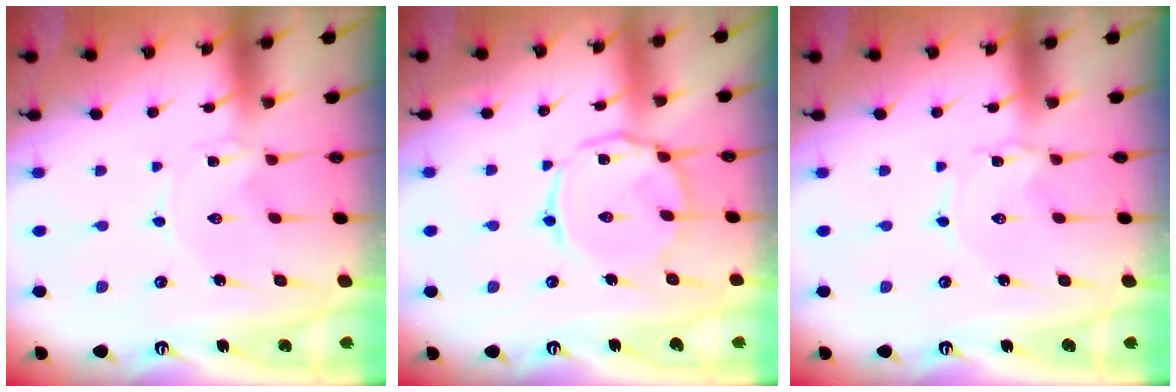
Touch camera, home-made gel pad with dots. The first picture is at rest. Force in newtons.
{"total": 10.3, "press": 10.3, "slide": 0.8}
{"total": 0.7, "press": 0.7, "slide": 0.1}